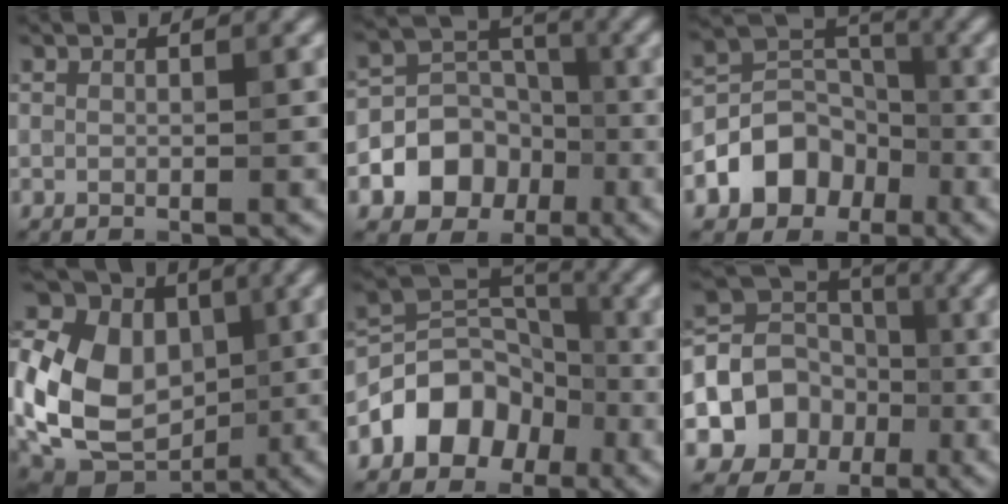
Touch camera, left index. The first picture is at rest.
{"total": 6.3, "force": [-2.5, 5.0, 2.9], "torque": [-0.037, 0.006, -0.052]}
{"total": 6.4, "force": [-2.9, 4.8, 3.1], "torque": [-0.045, 0.004, -0.059]}
{"total": 16.0, "force": [-0.1, 12.1, 10.5], "torque": [-0.222, 0.013, -0.005]}
{"total": 6.5, "force": [-3.2, 4.6, 3.2], "torque": [-0.036, 0.010, -0.063]}
{"total": 9.3, "force": [-2.2, 7.9, 4.4], "torque": [-0.076, -0.004, -0.054]}